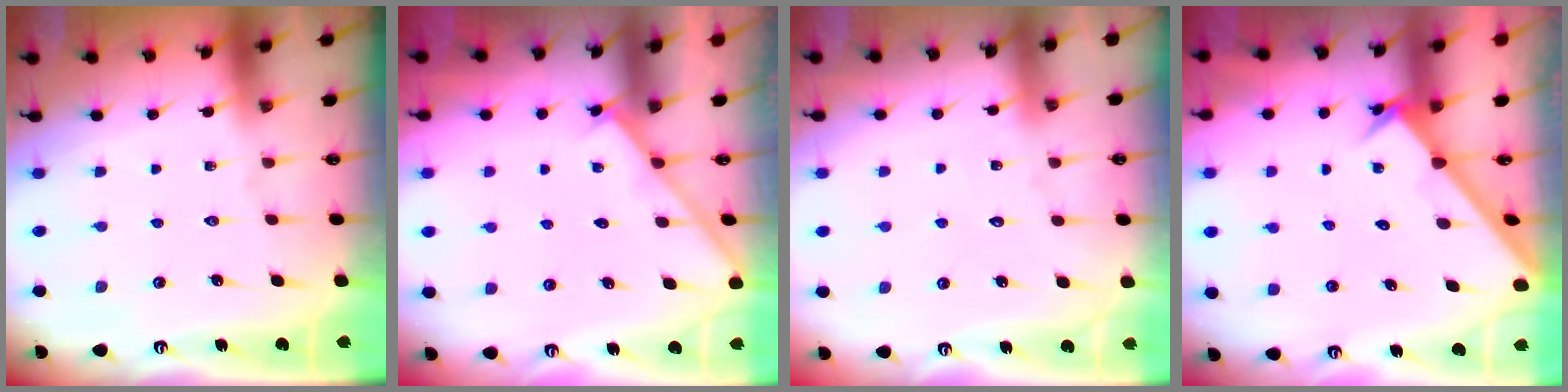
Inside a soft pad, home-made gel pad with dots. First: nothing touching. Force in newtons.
{"total": 2.0, "press": 1.9, "slide": 0.3}
{"total": 4.6, "press": 4.5, "slide": 0.5}
{"total": 2.1, "press": 2.1, "slide": 0.2}